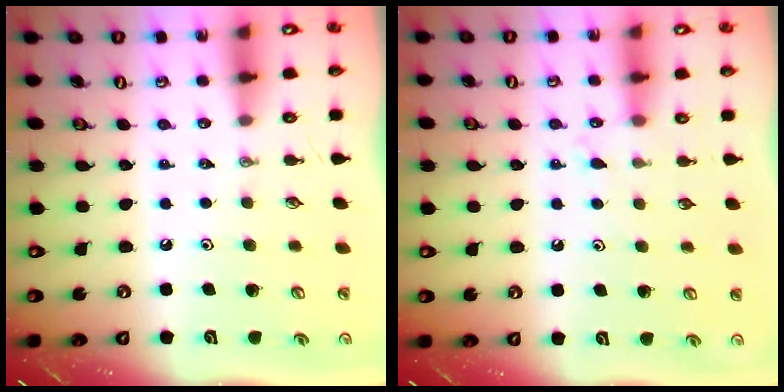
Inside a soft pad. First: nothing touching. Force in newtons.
{"total": 6.1, "press": 6.1, "slide": 0.7}